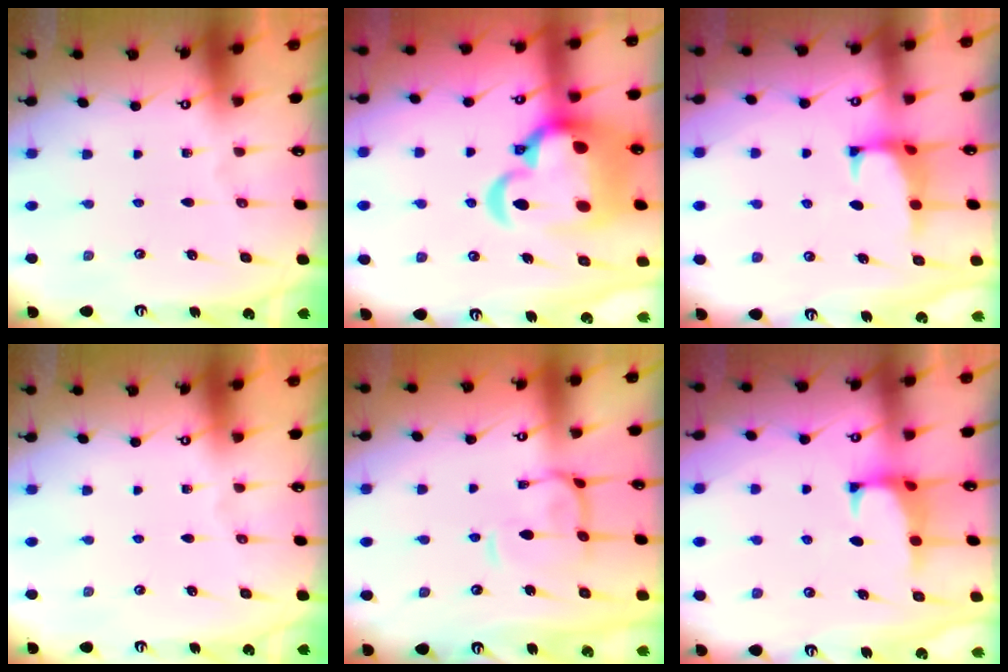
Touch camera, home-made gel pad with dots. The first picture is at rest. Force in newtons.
{"total": 16.6, "press": 16.4, "slide": 2.5}
{"total": 1.6, "press": 1.5, "slide": 0.6}
{"total": 0.0}
{"total": 4.3, "press": 4.2, "slide": 0.9}
{"total": 1.6, "press": 1.5, "slide": 0.6}